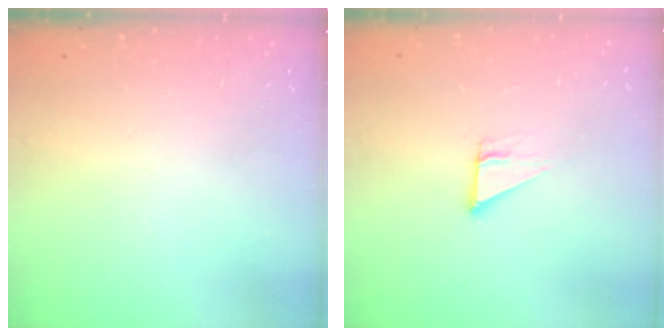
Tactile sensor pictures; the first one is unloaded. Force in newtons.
{"total": 3.1, "press": 3.1, "slide": 0.2}